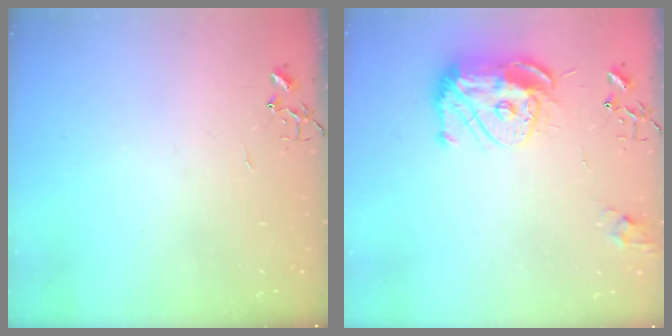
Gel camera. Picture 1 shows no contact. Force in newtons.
{"total": 13.5, "press": 13.4, "slide": 1.2}